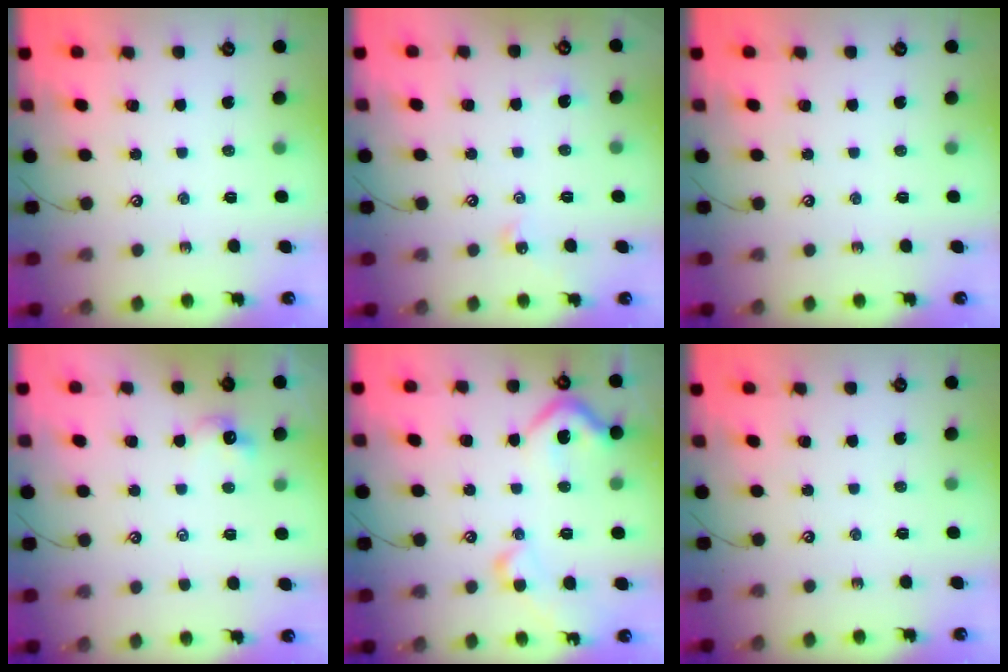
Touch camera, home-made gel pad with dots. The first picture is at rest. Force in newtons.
{"total": 3.1, "press": 3.1, "slide": 0.5}
{"total": 0.0}
{"total": 0.6, "press": 0.3, "slide": 0.5}
{"total": 10.0, "press": 9.9, "slide": 1.4}
{"total": 0.0}